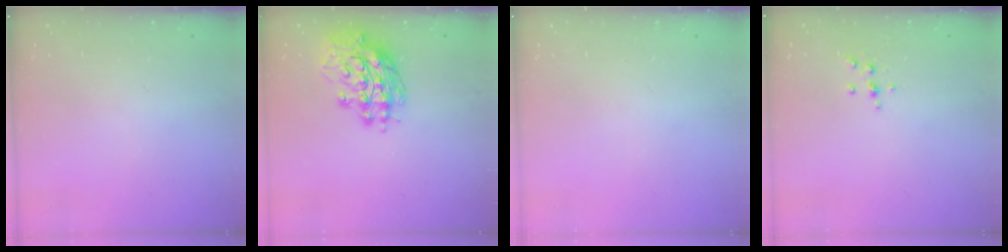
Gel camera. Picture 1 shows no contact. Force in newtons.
{"total": 14.9, "press": 14.8, "slide": 1.5}
{"total": 0.0}
{"total": 3.5, "press": 3.3, "slide": 1.0}